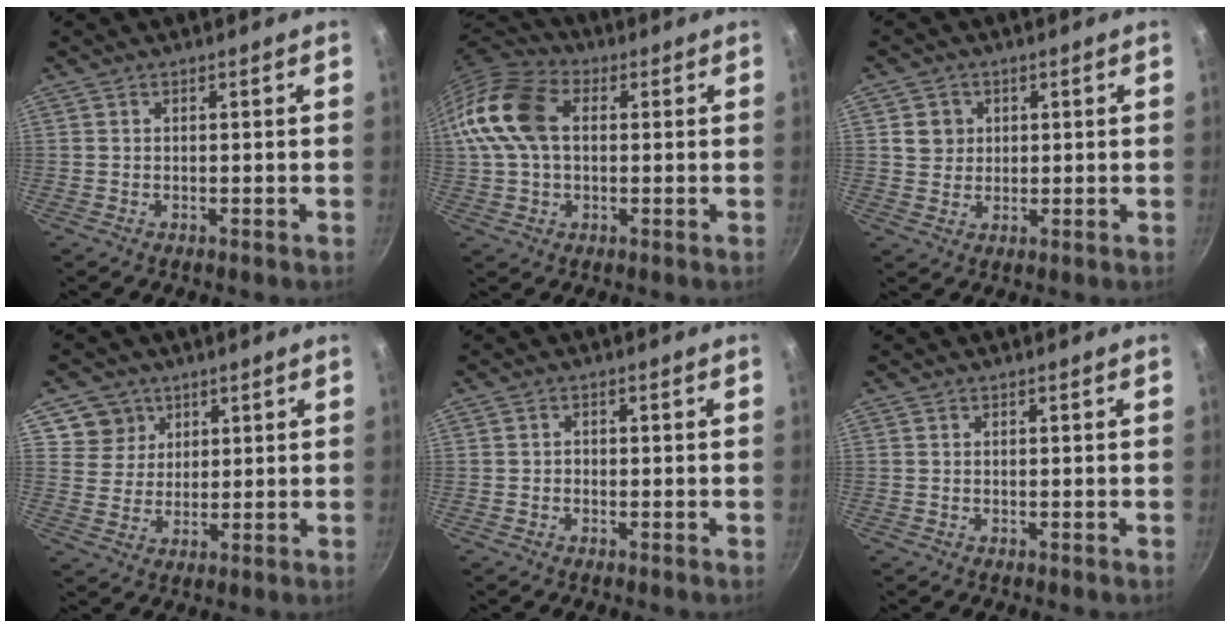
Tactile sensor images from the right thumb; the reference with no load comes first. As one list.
[{"total": 14.1, "force": [1.9, 9.4, 10.4], "torque": [-0.195, 0.026, 0.018]}, {"total": 4.2, "force": [1.1, 3.9, 1.1], "torque": [0.007, 0.003, 0.019]}, {"total": 6.1, "force": [3.2, 5.2, 0.5], "torque": [0.027, -0.004, 0.057]}, {"total": 0.9, "force": [-0.3, 0.7, 0.3], "torque": [-0.006, 0.002, -0.007]}, {"total": 0.0}]